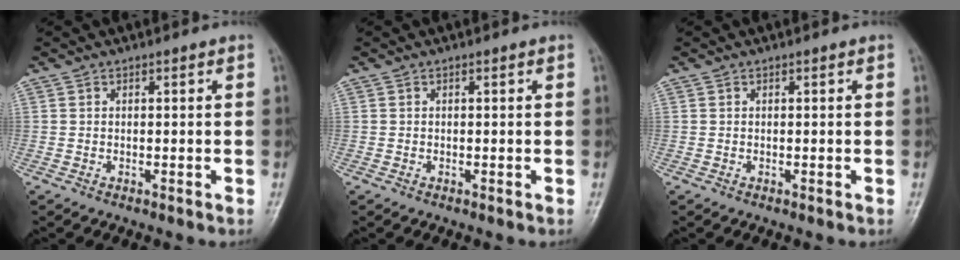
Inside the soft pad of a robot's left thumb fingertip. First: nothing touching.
{"total": 0.0}
{"total": 0.0}